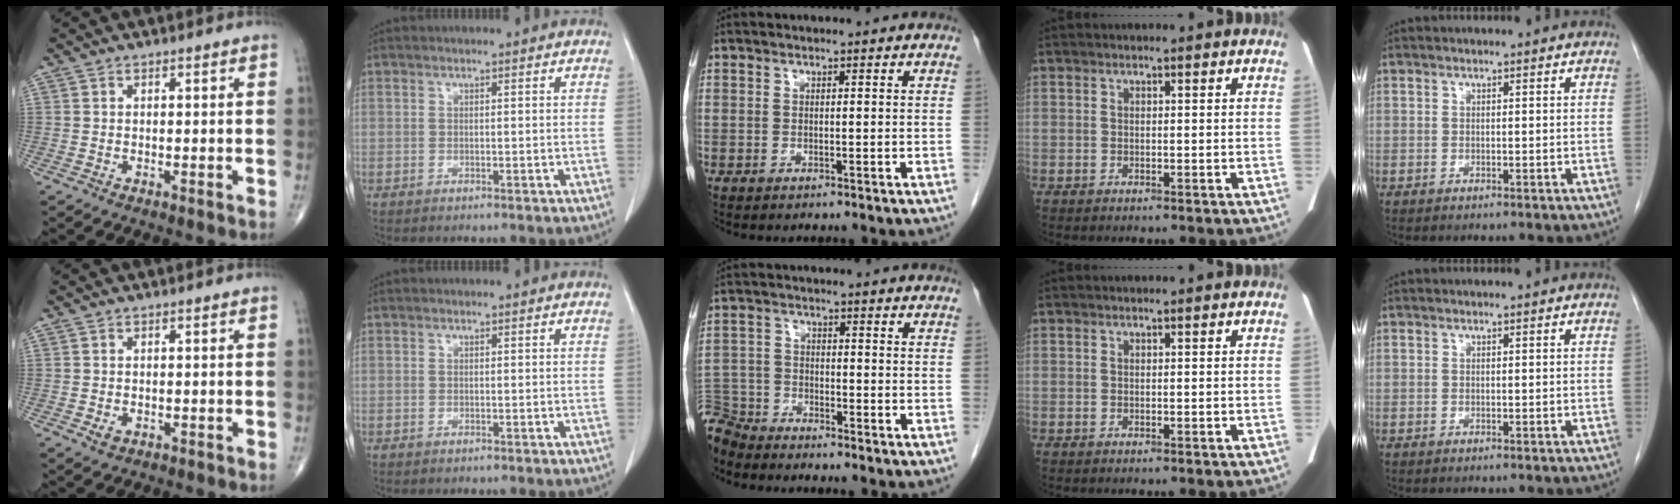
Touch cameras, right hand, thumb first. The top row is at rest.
{"thumb": {"total": 1.7, "force": [-0.5, 1.3, 1.0], "torque": [-0.014, -0.001, -0.005]}, "middle": {"total": 6.3, "force": [-6.2, 1.4, 0.0], "torque": [-0.004, -0.005, -0.124]}}